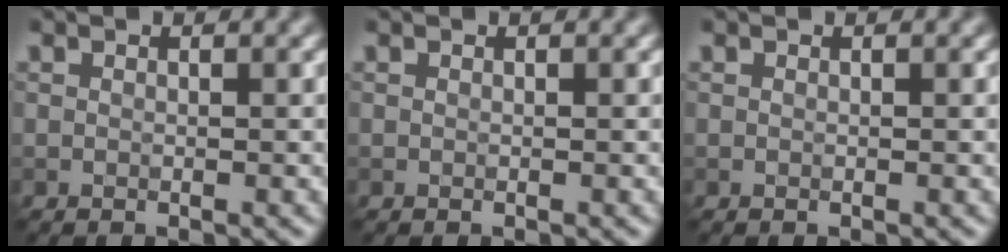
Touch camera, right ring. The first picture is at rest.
{"total": 0.0}
{"total": 0.0}